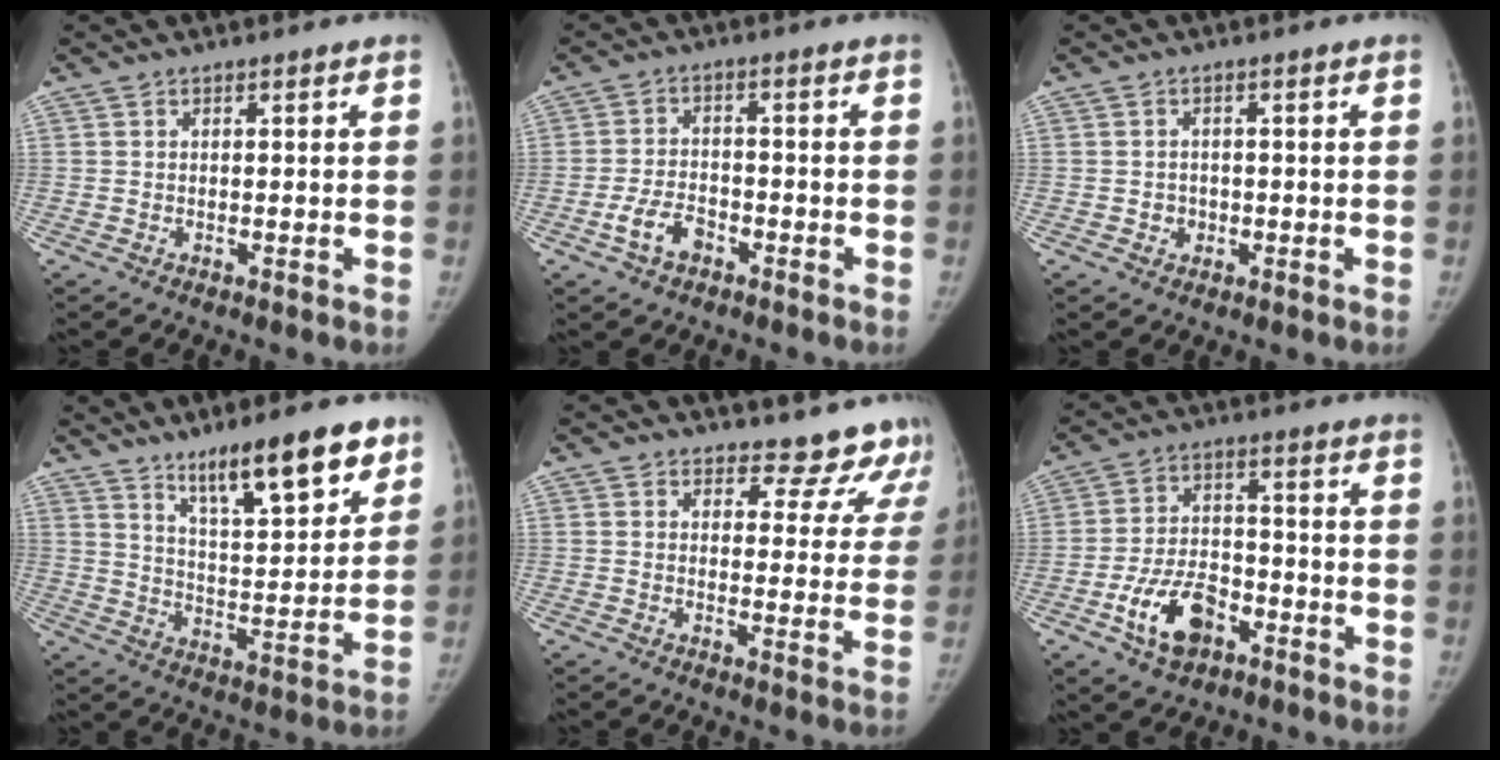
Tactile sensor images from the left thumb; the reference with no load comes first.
{"total": 5.6, "force": [-3.2, 3.4, 3.1], "torque": [-0.057, 0.024, -0.058]}
{"total": 2.2, "force": [-0.8, 2.0, 0.5], "torque": [0.007, 0.006, -0.010]}
{"total": 15.9, "force": [10.7, 4.2, 11.0], "torque": [-0.136, -0.062, 0.177]}
{"total": 11.4, "force": [10.4, 4.6, 0.7], "torque": [0.049, -0.072, 0.097]}
{"total": 11.2, "force": [-5.6, 6.8, 6.9], "torque": [-0.109, 0.029, -0.096]}